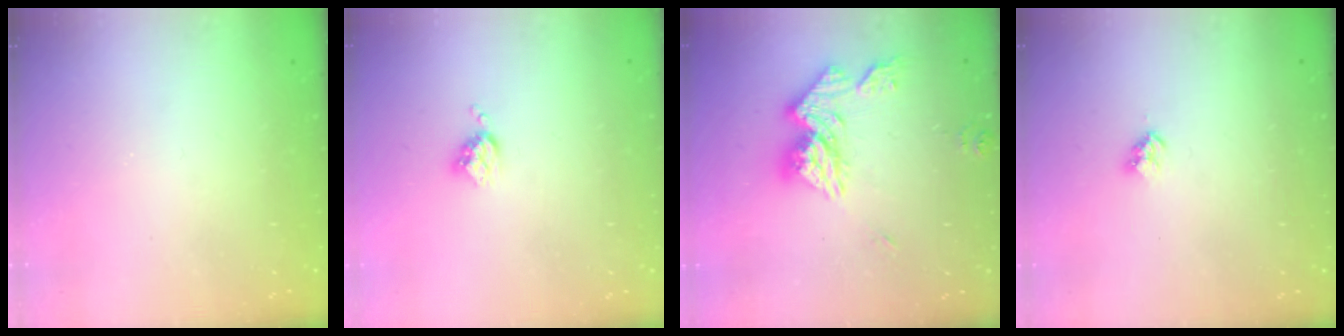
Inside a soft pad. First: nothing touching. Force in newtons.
{"total": 3.6, "press": 3.6, "slide": 0.4}
{"total": 14.8, "press": 14.7, "slide": 1.6}
{"total": 2.8, "press": 2.8, "slide": 0.4}